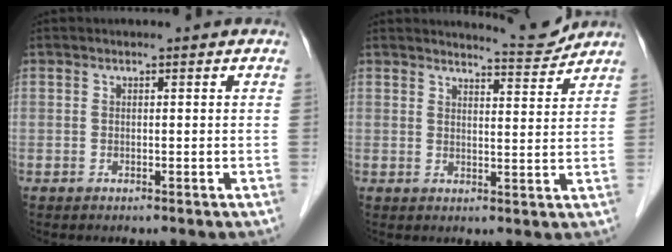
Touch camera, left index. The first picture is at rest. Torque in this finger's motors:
{"motor_torque": [0.23, -0.36, -0.01, 0.00]}